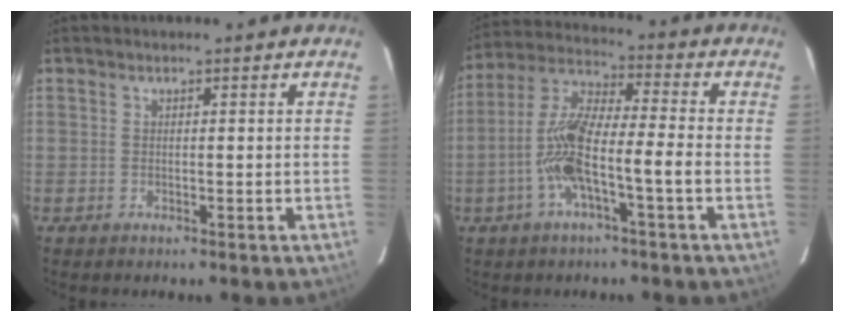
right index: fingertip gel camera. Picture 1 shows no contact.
{"total": 11.1, "force": [-3.3, 1.3, 10.5], "torque": [-0.220, 0.018, -0.067]}